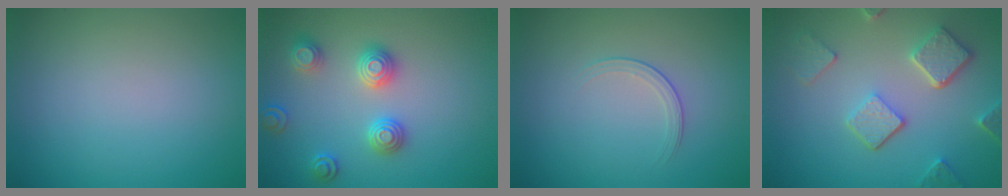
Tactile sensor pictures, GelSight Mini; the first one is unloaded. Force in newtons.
{"total": 3.3, "press": 3.3, "slide": 0.3}
{"total": 1.5, "press": 0.7, "slide": 1.4}
{"total": 5.0, "press": 3.9, "slide": 3.2}